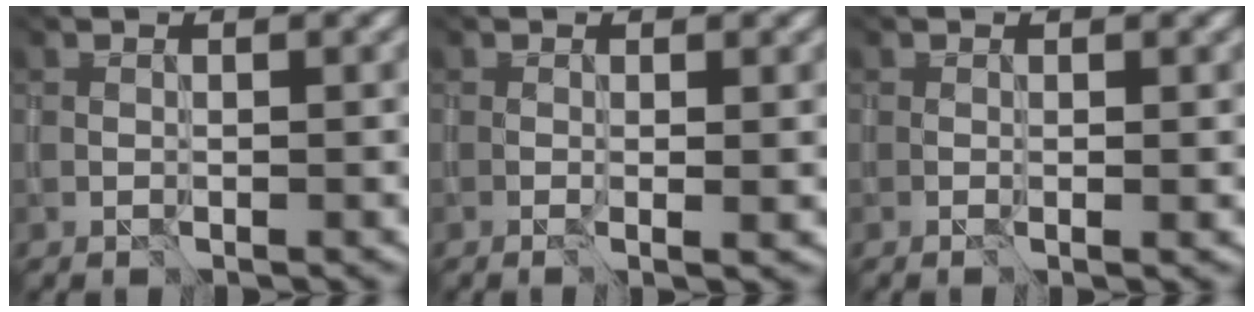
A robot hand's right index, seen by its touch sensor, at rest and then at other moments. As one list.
[{"total": 1.9, "force": [-0.1, 0.6, 1.8], "torque": [-0.025, 0.000, 0.002]}, {"total": 0.9, "force": [0.0, 0.3, 0.9], "torque": [-0.010, 0.001, 0.002]}]